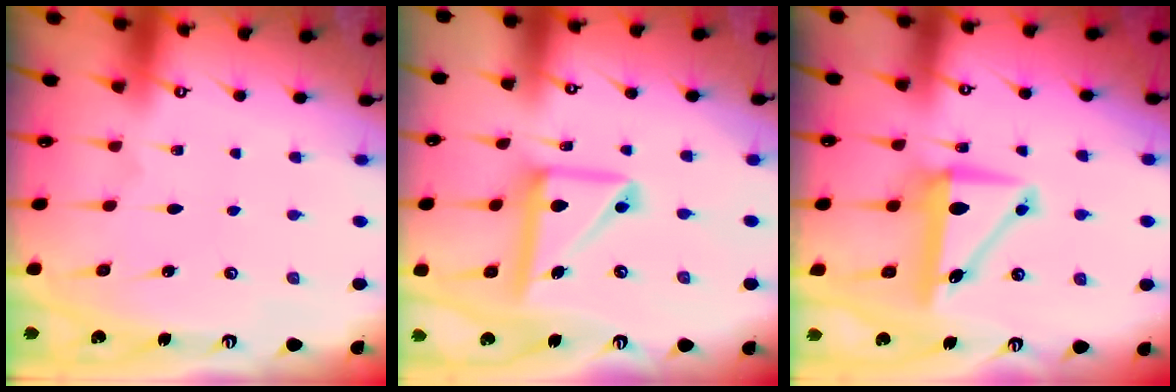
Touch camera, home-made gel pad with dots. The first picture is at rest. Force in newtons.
{"total": 14.6, "press": 14.5, "slide": 1.3}
{"total": 8.4, "press": 8.2, "slide": 1.9}